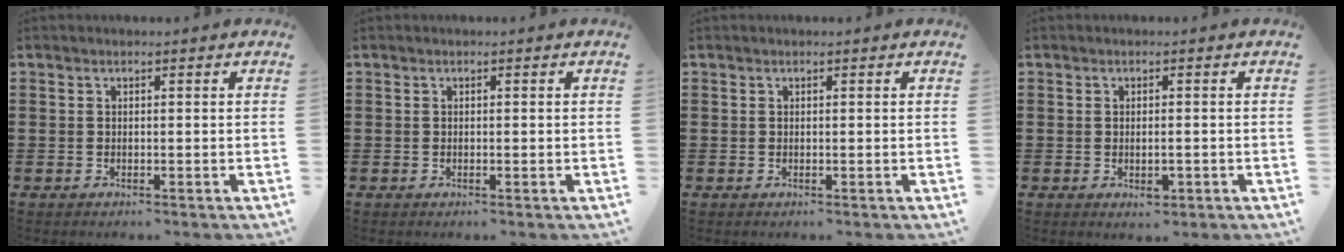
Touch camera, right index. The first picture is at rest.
{"total": 0.0}
{"total": 0.0}
{"total": 2.3, "force": [-0.7, 0.9, 2.1], "torque": [-0.037, 0.000, -0.013]}